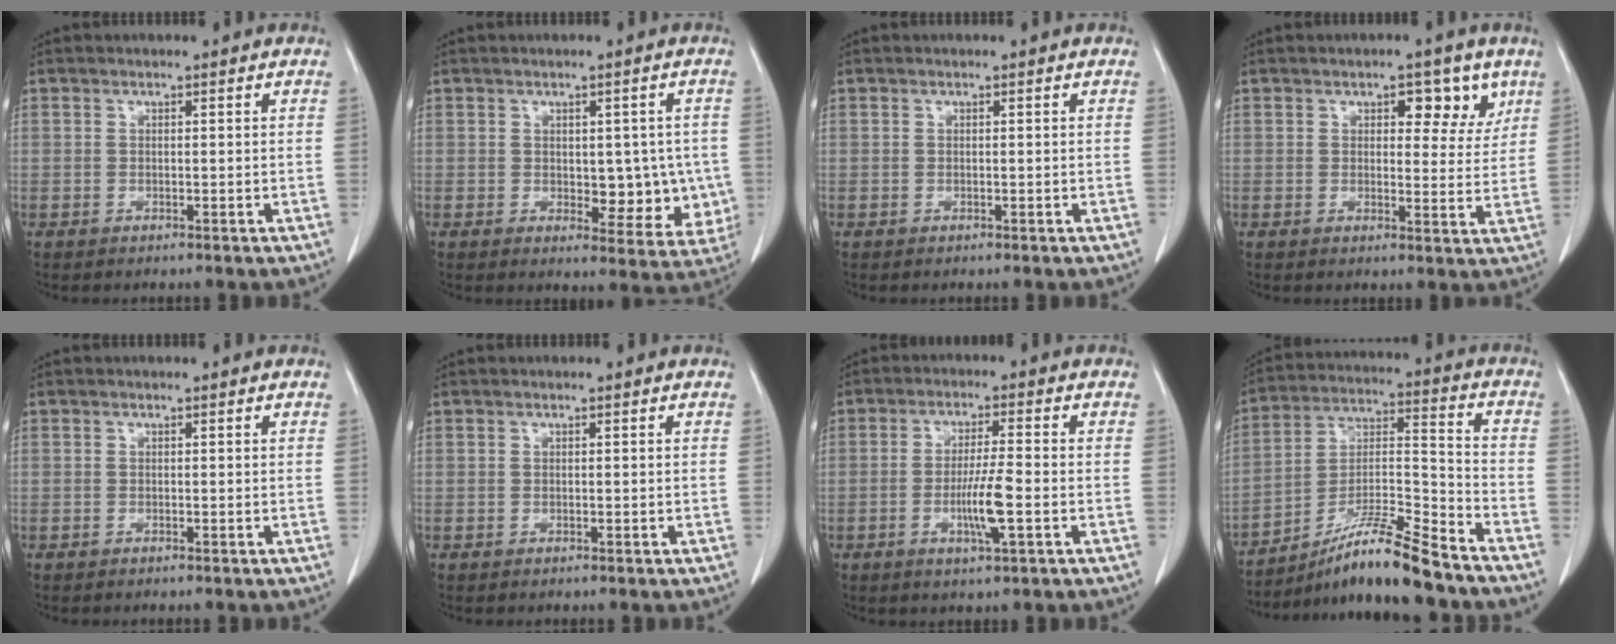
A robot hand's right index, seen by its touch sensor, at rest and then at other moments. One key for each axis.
{"total": 8.1, "fx": -0.3, "fy": 4.5, "fz": 6.7, "tx": -0.058, "ty": 0.005, "tz": 0.010}
{"total": 0.0}
{"total": 5.3, "fx": 2.9, "fy": 2.8, "fz": 3.5, "tx": -0.029, "ty": 0.004, "tz": 0.035}
{"total": 0.0}
{"total": 0.0}
{"total": 6.3, "fx": -1.7, "fy": 0.1, "fz": 6.1, "tx": -0.112, "ty": -0.007, "tz": -0.029}
{"total": 14.2, "fx": -11.6, "fy": 0.0, "fz": 8.2, "tx": -0.148, "ty": 0.002, "tz": -0.201}